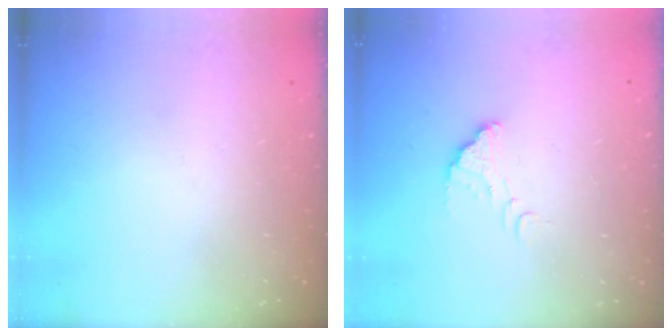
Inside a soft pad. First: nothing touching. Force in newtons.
{"total": 3.0, "press": 3.0, "slide": 0.1}